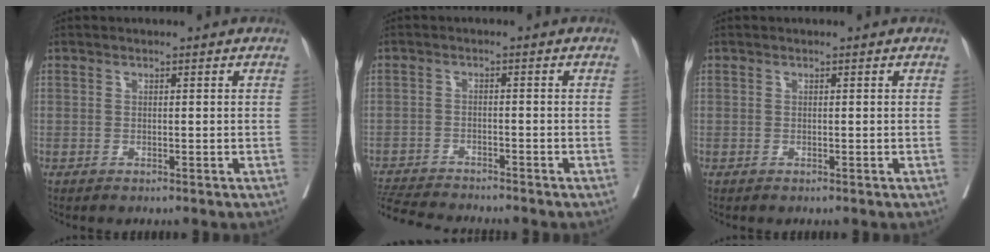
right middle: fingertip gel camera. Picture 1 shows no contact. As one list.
[{"total": 9.1, "force": [-8.8, 0.3, 2.5], "torque": [-0.044, -0.004, -0.147]}, {"total": 0.0}]